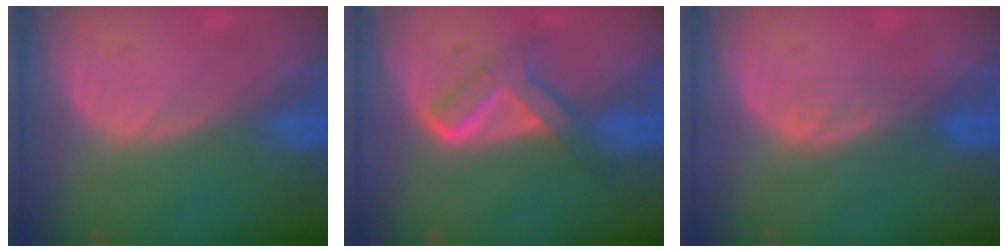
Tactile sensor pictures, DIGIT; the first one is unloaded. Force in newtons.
{"total": 5.8, "press": 5.8, "slide": 0.2}
{"total": 2.4, "press": 2.3, "slide": 0.4}